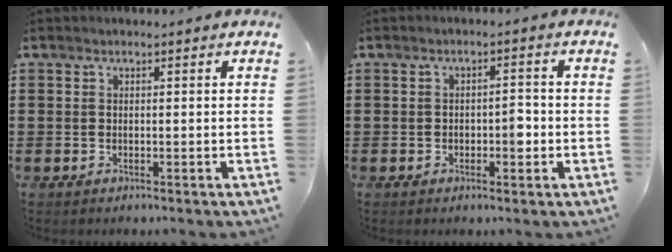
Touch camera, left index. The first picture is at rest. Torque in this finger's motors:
{"motor_torque": [0.20, 0.12, 0.08, 0.05]}